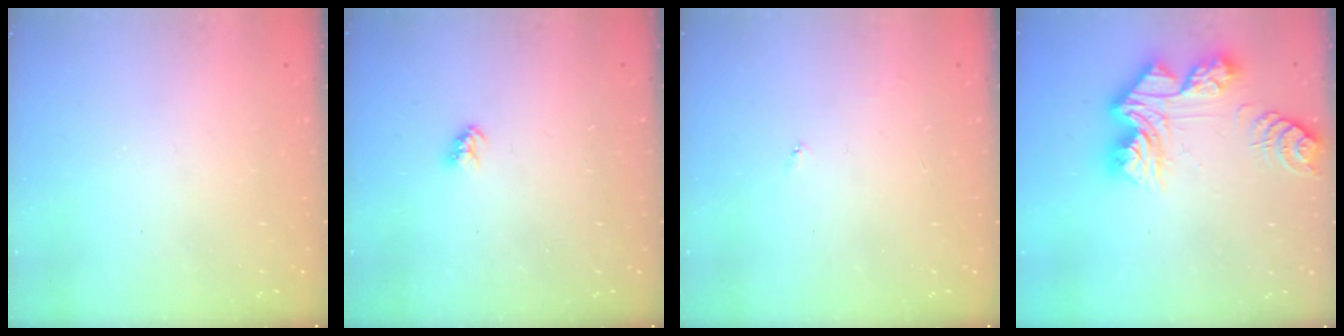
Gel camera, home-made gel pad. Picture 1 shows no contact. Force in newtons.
{"total": 3.2, "press": 3.2, "slide": 0.3}
{"total": 3.6, "press": 3.6, "slide": 0.3}
{"total": 14.1, "press": 14.1, "slide": 1.5}